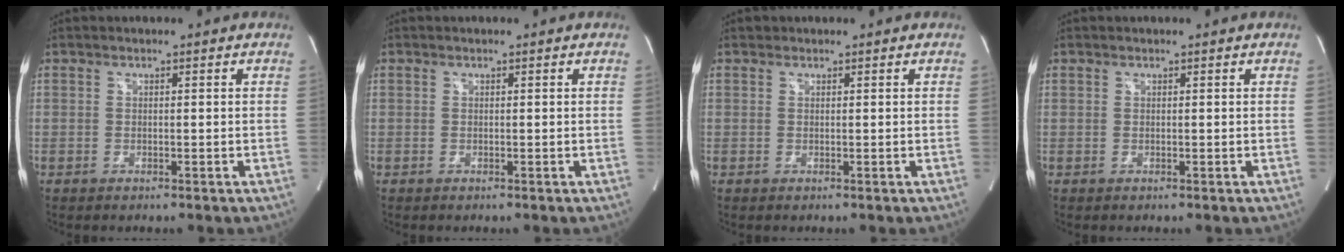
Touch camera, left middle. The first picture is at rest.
{"total": 0.0}
{"total": 0.5, "force": [0.4, 0.3, 0.0], "torque": [-0.003, 0.002, 0.008]}
{"total": 0.0}